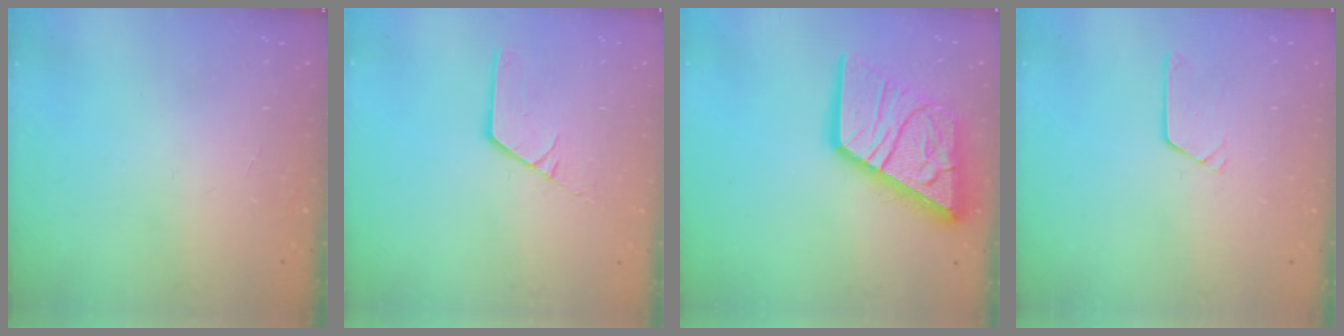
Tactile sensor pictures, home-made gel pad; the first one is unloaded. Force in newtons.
{"total": 2.5, "press": 2.5, "slide": 0.2}
{"total": 21.2, "press": 21.1, "slide": 2.4}
{"total": 2.6, "press": 2.6, "slide": 0.2}